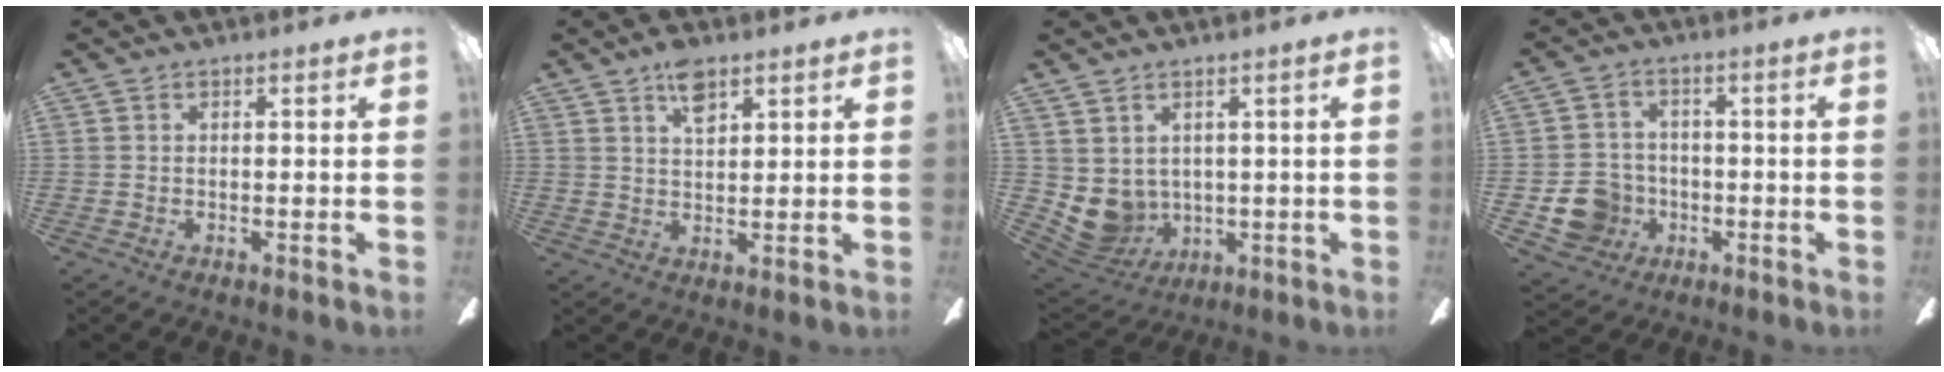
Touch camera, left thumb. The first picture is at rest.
{"total": 6.1, "force": [3.7, 2.8, 3.8], "torque": [-0.053, -0.011, 0.062]}
{"total": 5.9, "force": [1.6, 5.5, 1.5], "torque": [-0.066, -0.024, 0.036]}
{"total": 9.2, "force": [-3.1, 8.3, 2.8], "torque": [-0.075, 0.025, -0.051]}